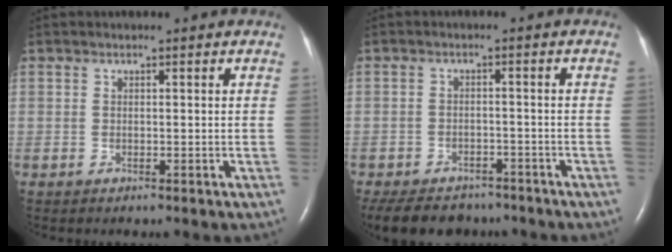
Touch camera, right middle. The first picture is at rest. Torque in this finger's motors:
{"motor_torque": [0.43, -0.42, 0.03, 0.01]}